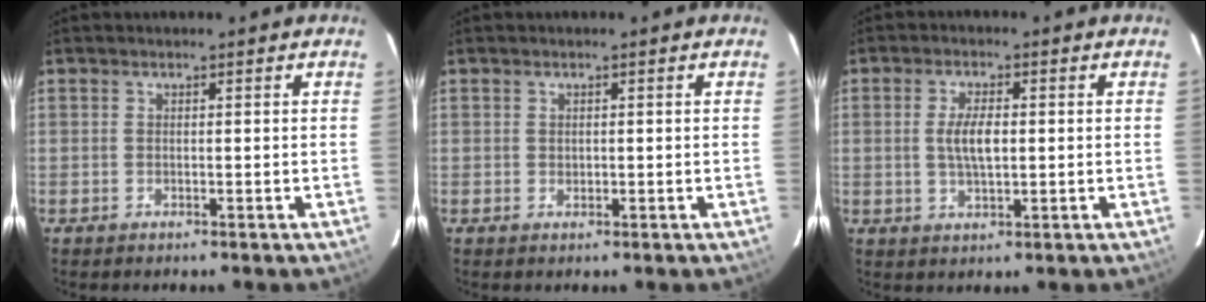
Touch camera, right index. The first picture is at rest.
{"total": 0.6, "force": [0.2, 0.6, 0.0], "torque": [0.002, 0.000, 0.006]}
{"total": 4.8, "force": [0.2, 1.7, 4.4], "torque": [-0.084, -0.001, 0.006]}